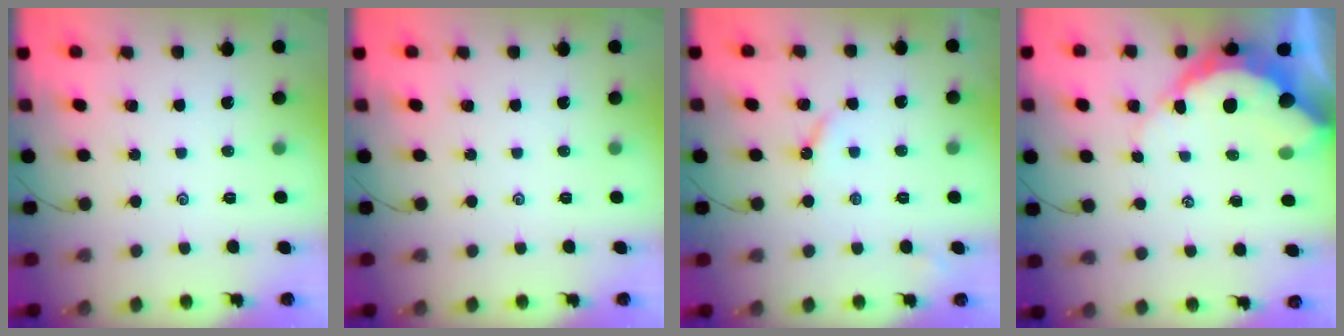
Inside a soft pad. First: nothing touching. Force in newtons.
{"total": 0.0}
{"total": 3.6, "press": 3.5, "slide": 0.4}
{"total": 10.6, "press": 10.5, "slide": 1.2}